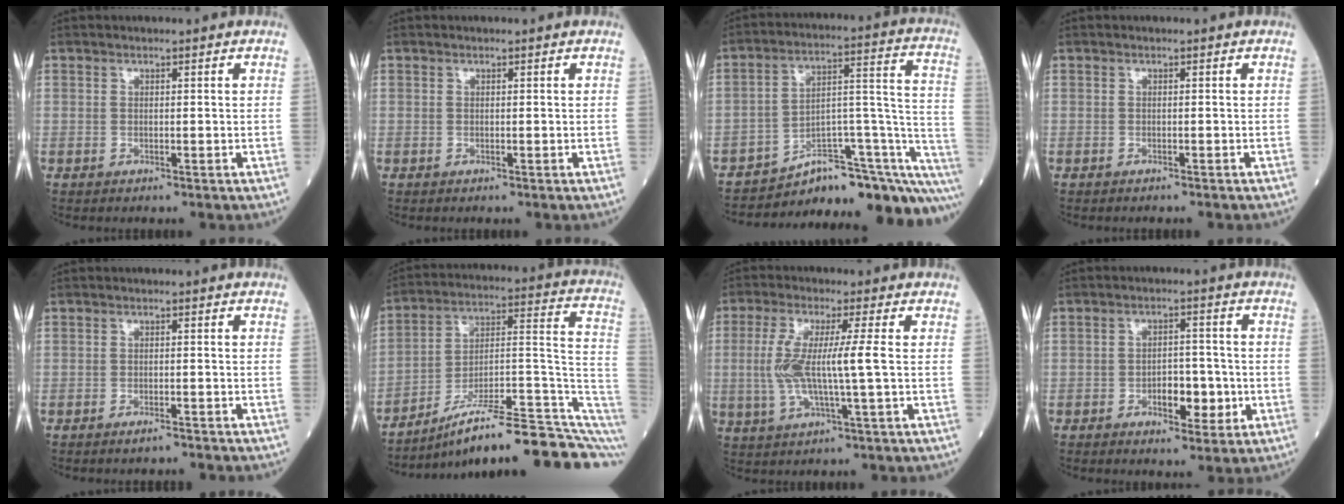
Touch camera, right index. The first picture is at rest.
{"total": 0.0}
{"total": 20.4, "force": [-18.5, 3.3, 7.9], "torque": [-0.029, 0.071, -0.259]}
{"total": 1.1, "force": [-1.0, 0.0, 0.4], "torque": [-0.005, -0.001, -0.016]}
{"total": 2.3, "force": [-2.2, 0.1, 0.8], "torque": [-0.013, -0.002, -0.028]}
{"total": 21.0, "force": [-14.7, 2.1, 14.9], "torque": [-0.151, 0.047, -0.228]}
{"total": 7.9, "force": [-0.1, -0.1, 7.9], "torque": [-0.172, 0.001, -0.005]}
{"total": 5.4, "force": [-1.8, 2.7, 4.4], "torque": [-0.059, 0.005, -0.025]}